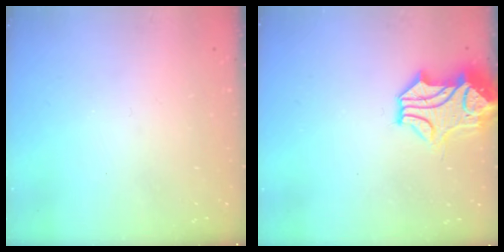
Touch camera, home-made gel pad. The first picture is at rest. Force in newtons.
{"total": 1.5, "press": 1.2, "slide": 1.0}